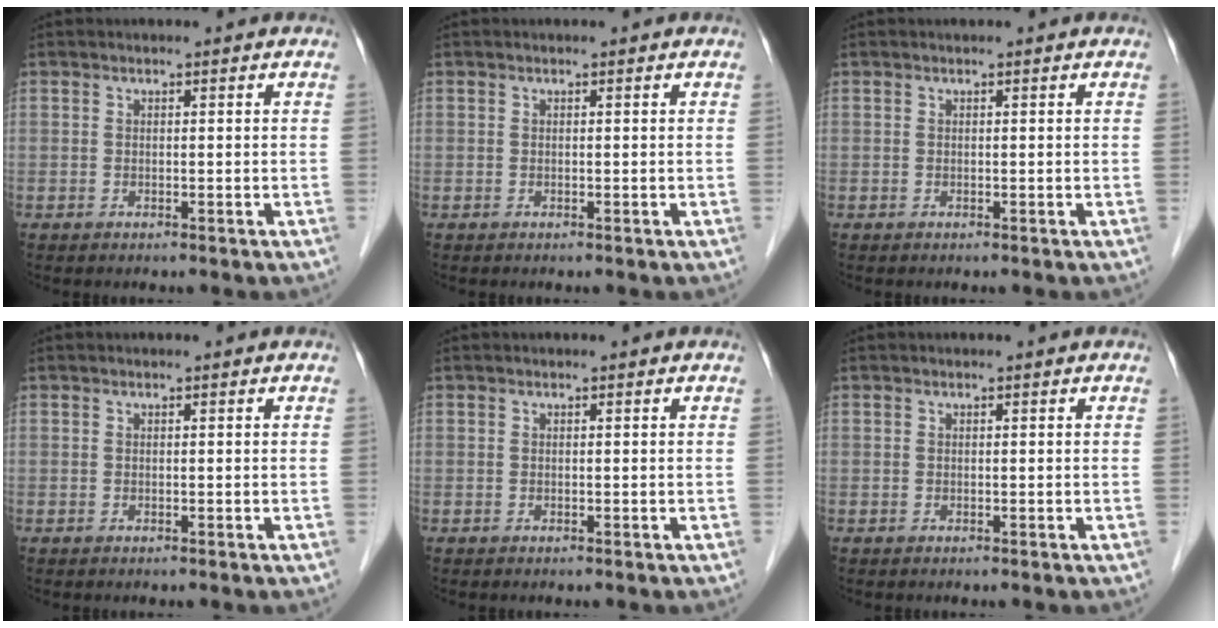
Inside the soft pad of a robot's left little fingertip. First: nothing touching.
{"total": 0.0}
{"total": 0.0}
{"total": 0.0}
{"total": 0.0}
{"total": 0.0}